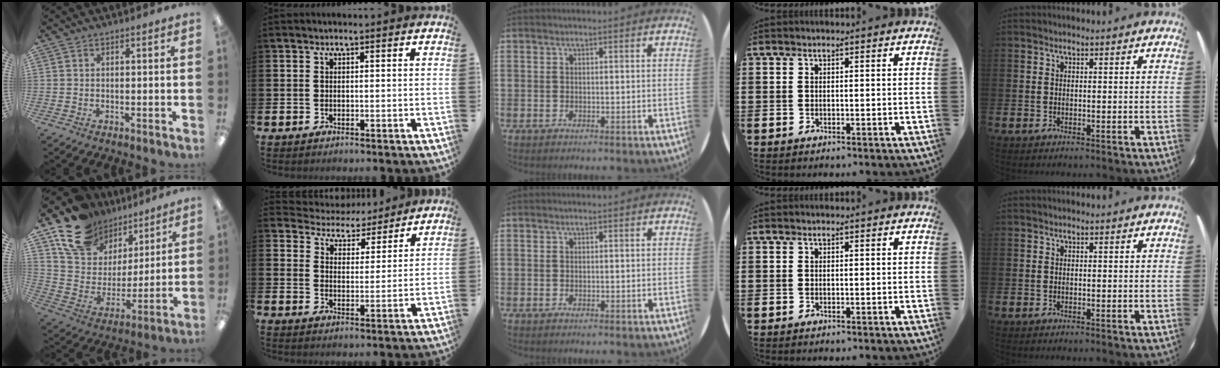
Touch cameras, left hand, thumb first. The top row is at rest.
{"thumb": {"total": 16.3, "force": [11.9, 10.1, 4.8], "torque": [-0.109, -0.076, 0.226]}, "index": {"total": 4.7, "force": [4.5, 1.5, -0.2], "torque": [-0.019, -0.036, 0.075]}}